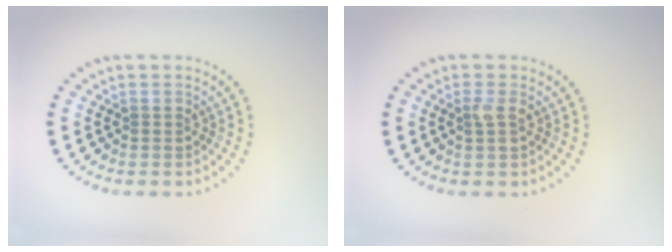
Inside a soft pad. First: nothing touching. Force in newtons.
{"total": 1.1, "press": 1.0, "slide": 0.3}